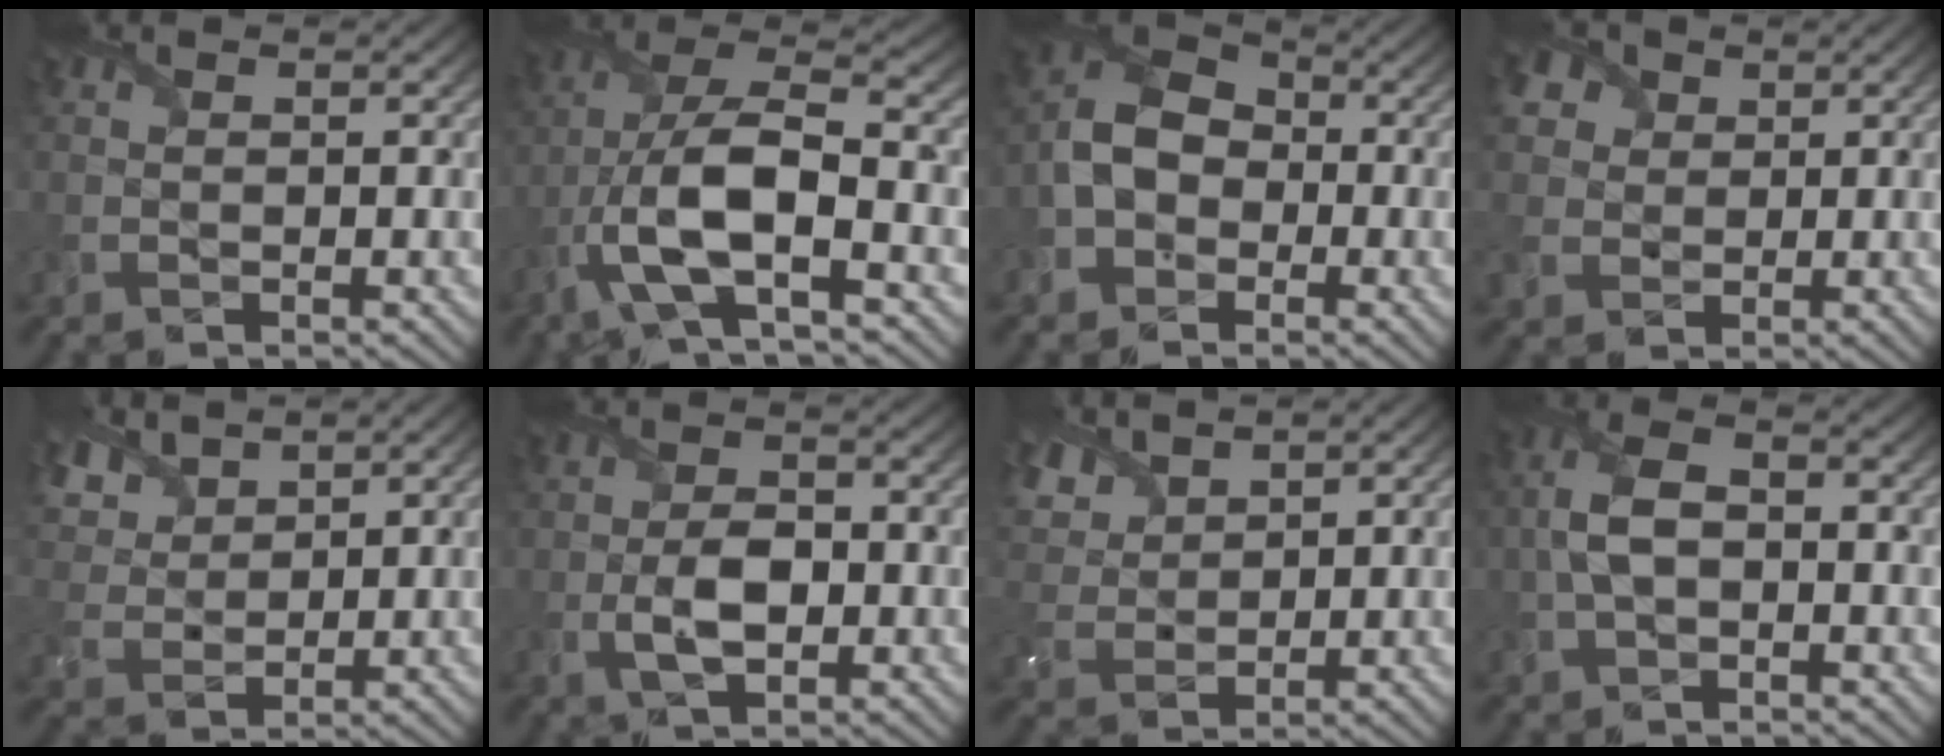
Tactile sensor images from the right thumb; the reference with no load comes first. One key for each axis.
{"total": 11.3, "fx": -4.3, "fy": 4.1, "fz": 9.6, "tx": -0.204, "ty": -0.003, "tz": -0.090}
{"total": 7.4, "fx": -2.2, "fy": 5.6, "fz": 4.2, "tx": -0.095, "ty": 0.000, "tz": -0.059}
{"total": 6.3, "fx": 2.7, "fy": 5.1, "fz": 2.6, "tx": -0.092, "ty": 0.015, "tz": 0.037}
{"total": 6.8, "fx": 5.0, "fy": 3.6, "fz": 3.0, "tx": -0.097, "ty": 0.006, "tz": 0.106}
{"total": 4.7, "fx": -1.2, "fy": 2.6, "fz": 3.7, "tx": -0.080, "ty": -0.005, "tz": -0.025}
{"total": 6.7, "fx": 4.7, "fy": 3.5, "fz": 3.2, "tx": -0.104, "ty": 0.009, "tz": 0.098}
{"total": 5.6, "fx": -0.5, "fy": 3.1, "fz": 4.6, "tx": -0.115, "ty": 0.009, "tz": -0.014}